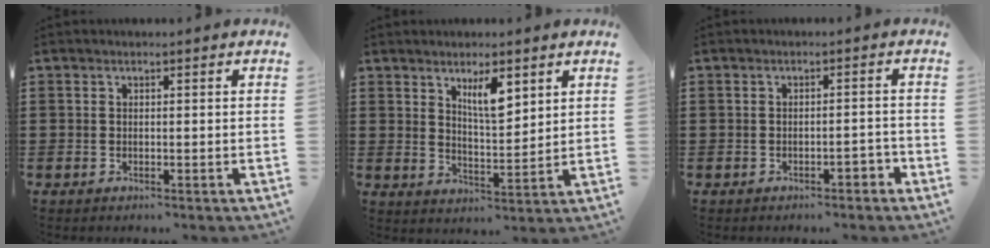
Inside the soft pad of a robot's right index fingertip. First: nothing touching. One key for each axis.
{"total": 5.6, "fx": 3.2, "fy": 1.8, "fz": 4.3, "tx": -0.076, "ty": -0.003, "tz": 0.052}
{"total": 2.2, "fx": -1.4, "fy": 0.5, "fz": 1.5, "tx": -0.028, "ty": 0.001, "tz": -0.028}